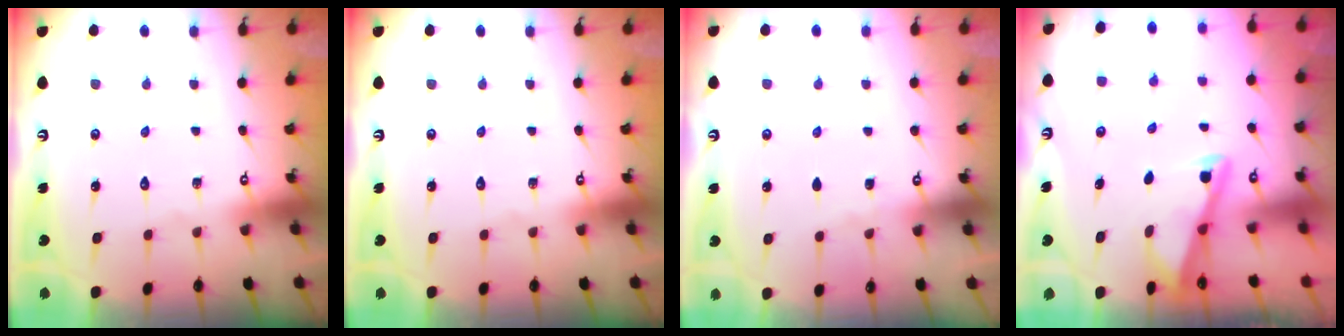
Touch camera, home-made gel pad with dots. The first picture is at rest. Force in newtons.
{"total": 0.0}
{"total": 2.4, "press": 2.4, "slide": 0.5}
{"total": 2.8, "press": 2.8, "slide": 0.4}